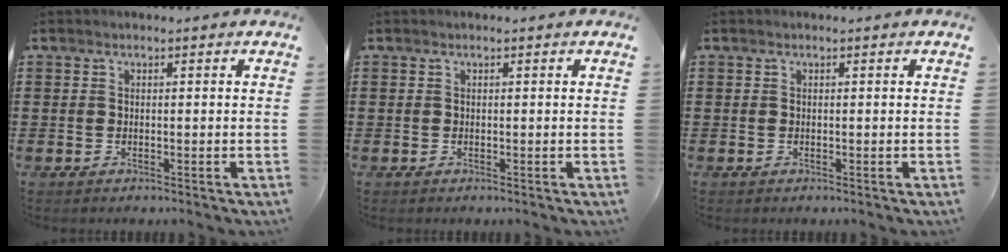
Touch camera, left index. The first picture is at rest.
{"total": 0.0}
{"total": 0.0}